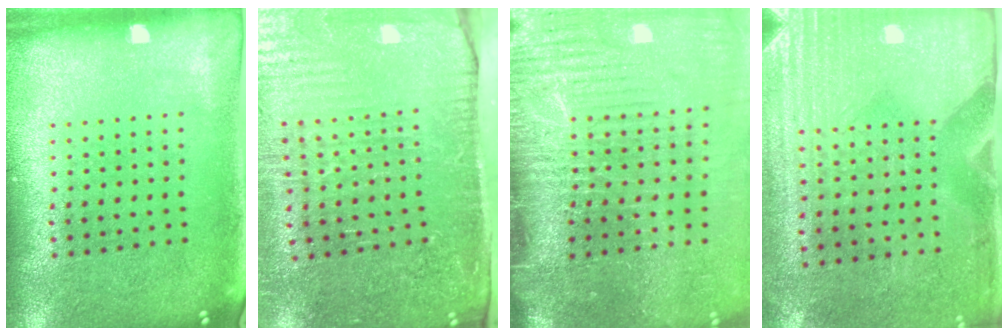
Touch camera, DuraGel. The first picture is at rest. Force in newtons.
{"total": 4.2, "press": 3.7, "slide": 2.1}
{"total": 4.8, "press": 4.0, "slide": 2.7}
{"total": 3.0, "press": 2.6, "slide": 1.5}